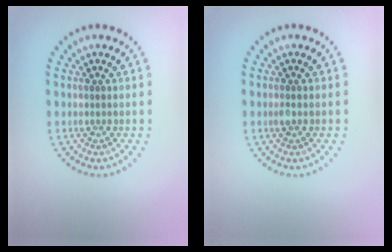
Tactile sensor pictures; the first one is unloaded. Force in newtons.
{"total": 0.5, "press": 0.4, "slide": 0.3}